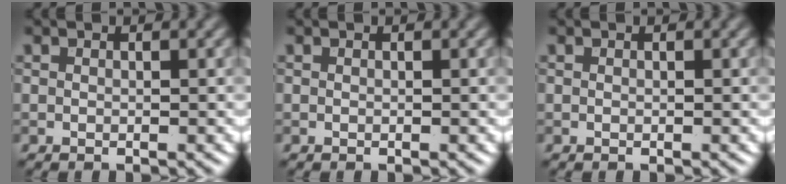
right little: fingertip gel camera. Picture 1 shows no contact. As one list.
[{"total": 0.0}, {"total": 0.0}]